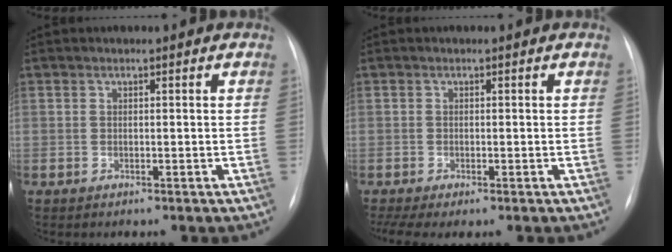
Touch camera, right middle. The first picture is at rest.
{"total": 3.6, "force": [-2.2, 1.1, 2.7], "torque": [-0.056, -0.008, -0.038]}